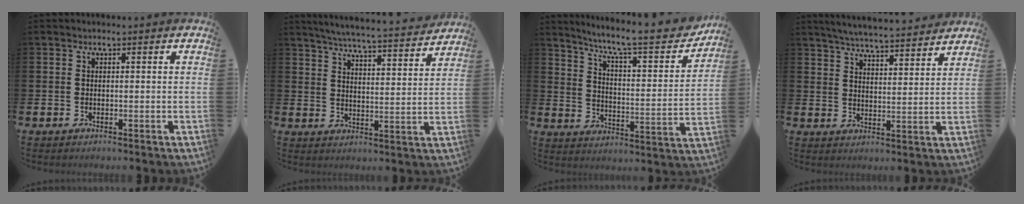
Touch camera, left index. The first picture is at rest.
{"total": 5.7, "force": [5.5, -0.2, 1.4], "torque": [-0.046, -0.045, 0.094]}
{"total": 9.2, "force": [7.8, 1.5, 4.7], "torque": [-0.102, -0.054, 0.122]}
{"total": 5.6, "force": [5.6, 0.0, 0.9], "torque": [-0.035, -0.040, 0.097]}